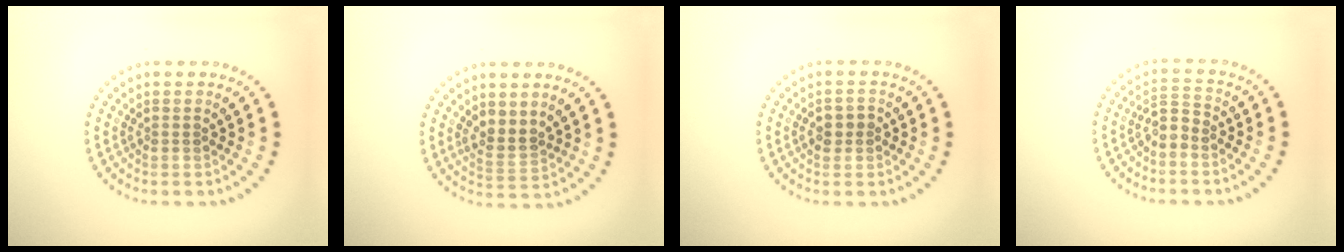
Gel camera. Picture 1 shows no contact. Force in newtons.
{"total": 2.5, "press": 2.2, "slide": 1.1}
{"total": 1.7, "press": 1.7, "slide": 0.2}
{"total": 2.2, "press": 1.6, "slide": 1.5}